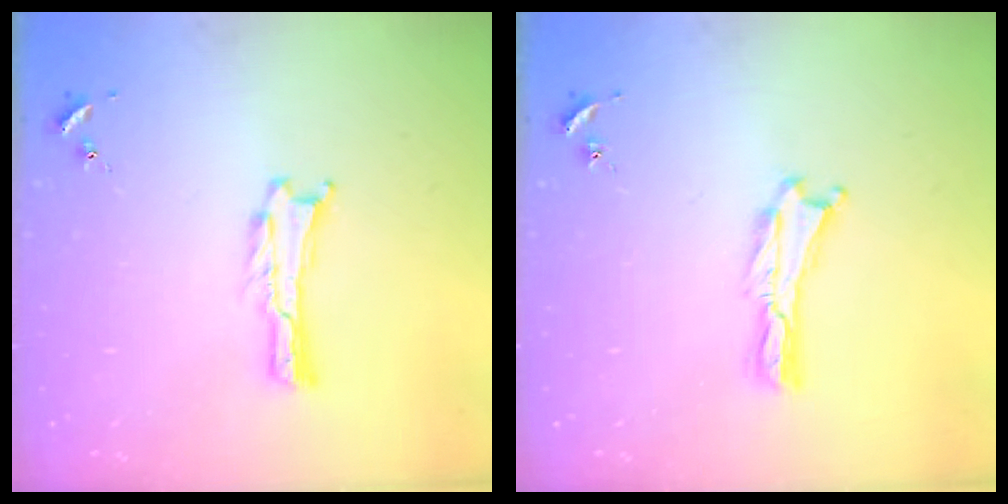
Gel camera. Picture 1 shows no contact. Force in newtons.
{"total": 0.0}